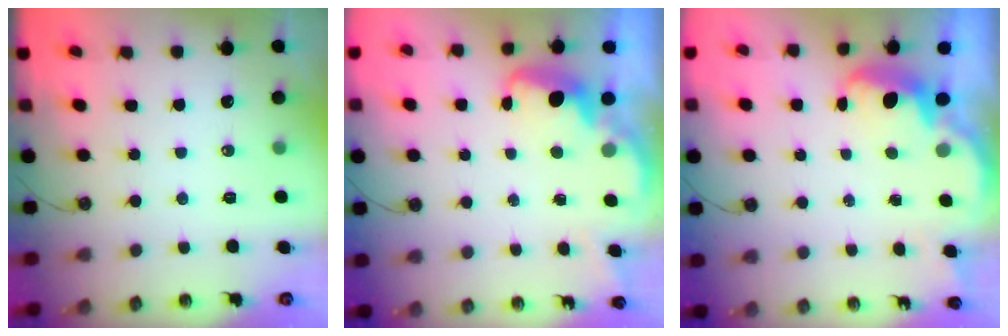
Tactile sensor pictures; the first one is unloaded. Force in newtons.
{"total": 2.6, "press": 2.6, "slide": 0.5}
{"total": 2.4, "press": 2.4, "slide": 0.6}